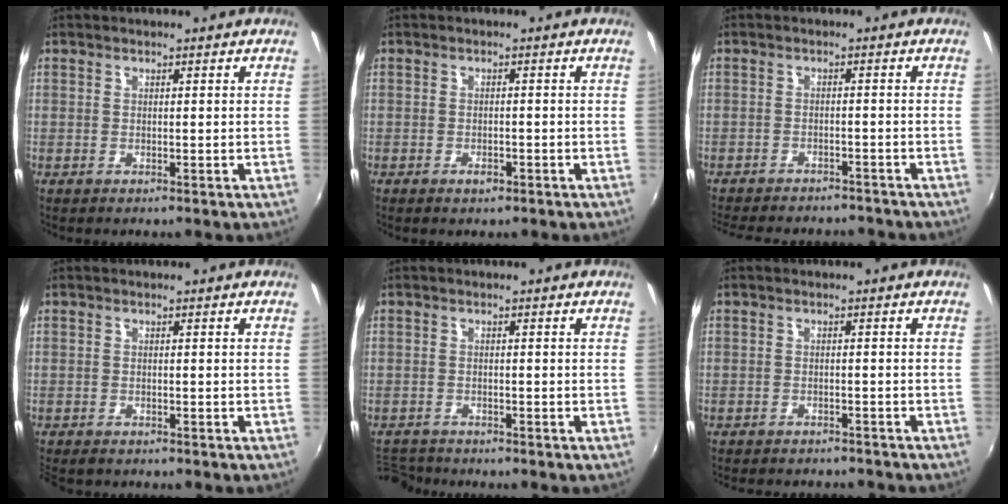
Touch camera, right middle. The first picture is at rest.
{"total": 1.7, "force": [-1.2, 0.8, 0.9], "torque": [-0.017, -0.002, -0.018]}
{"total": 13.2, "force": [-11.5, 4.3, 5.0], "torque": [-0.116, -0.016, -0.159]}
{"total": 2.8, "force": [-2.5, 0.9, 0.9], "torque": [-0.027, -0.015, -0.044]}
{"total": 4.9, "force": [-4.7, 1.2, 0.7], "torque": [-0.034, -0.012, -0.088]}
{"total": 7.5, "force": [-6.8, 2.0, 2.5], "torque": [-0.065, -0.014, -0.097]}